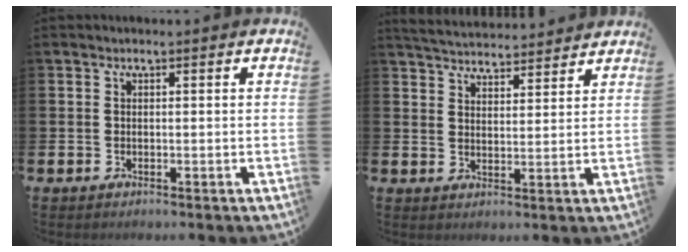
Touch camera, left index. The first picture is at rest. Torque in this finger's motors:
{"motor_torque": [0.47, -0.81, 0.14, 0.07]}